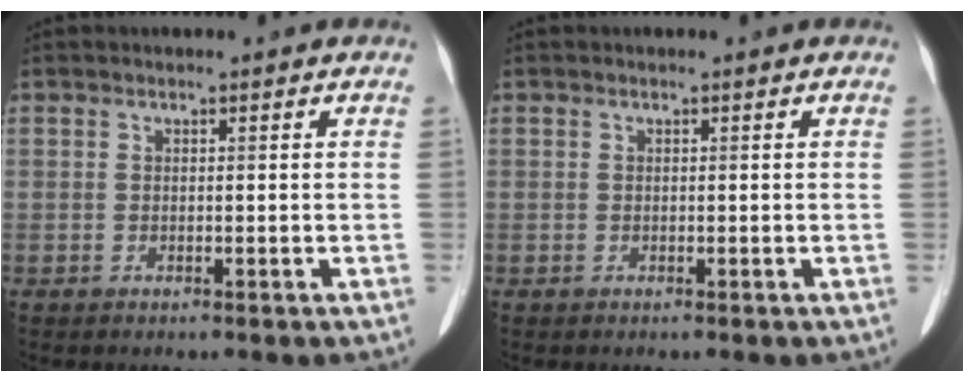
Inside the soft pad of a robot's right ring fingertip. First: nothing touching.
{"total": 0.0}